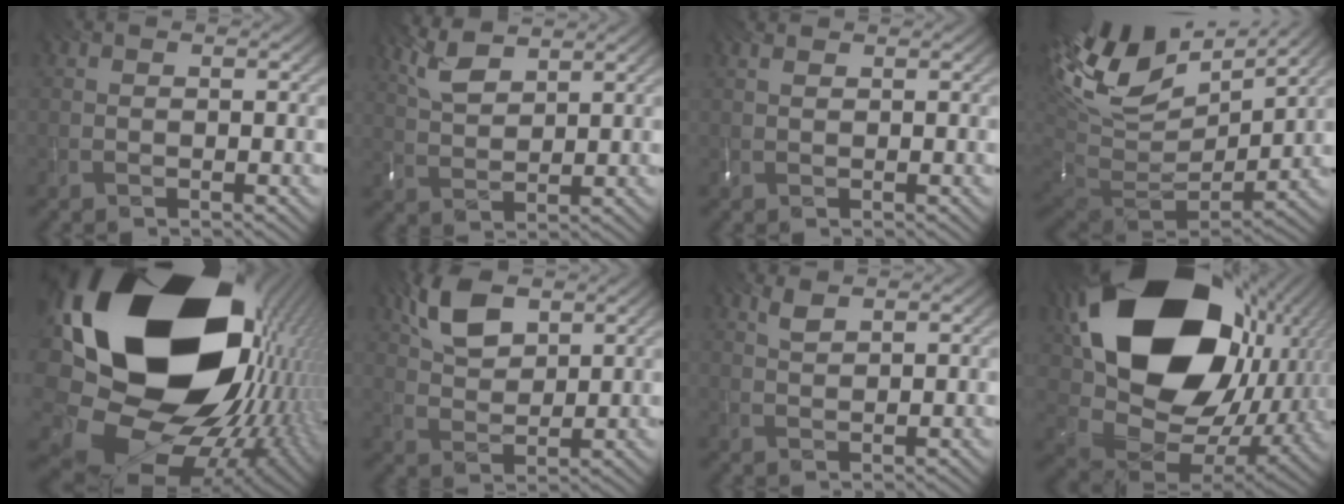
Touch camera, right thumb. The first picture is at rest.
{"total": 5.4, "force": [3.8, 1.7, 3.4], "torque": [-0.093, 0.010, 0.086]}
{"total": 1.1, "force": [0.9, 0.3, 0.7], "torque": [-0.025, 0.007, 0.020]}
{"total": 15.2, "force": [5.5, 9.1, 10.9], "torque": [-0.256, 0.006, 0.112]}
{"total": 23.7, "force": [5.2, 16.6, 16.1], "torque": [-0.332, -0.074, 0.128]}
{"total": 6.7, "force": [3.8, 3.3, 4.4], "torque": [-0.102, 0.004, 0.077]}
{"total": 1.7, "force": [1.3, 0.5, 1.0], "torque": [-0.031, 0.002, 0.028]}
{"total": 22.1, "force": [6.5, 15.6, 14.2], "torque": [-0.333, -0.031, 0.154]}